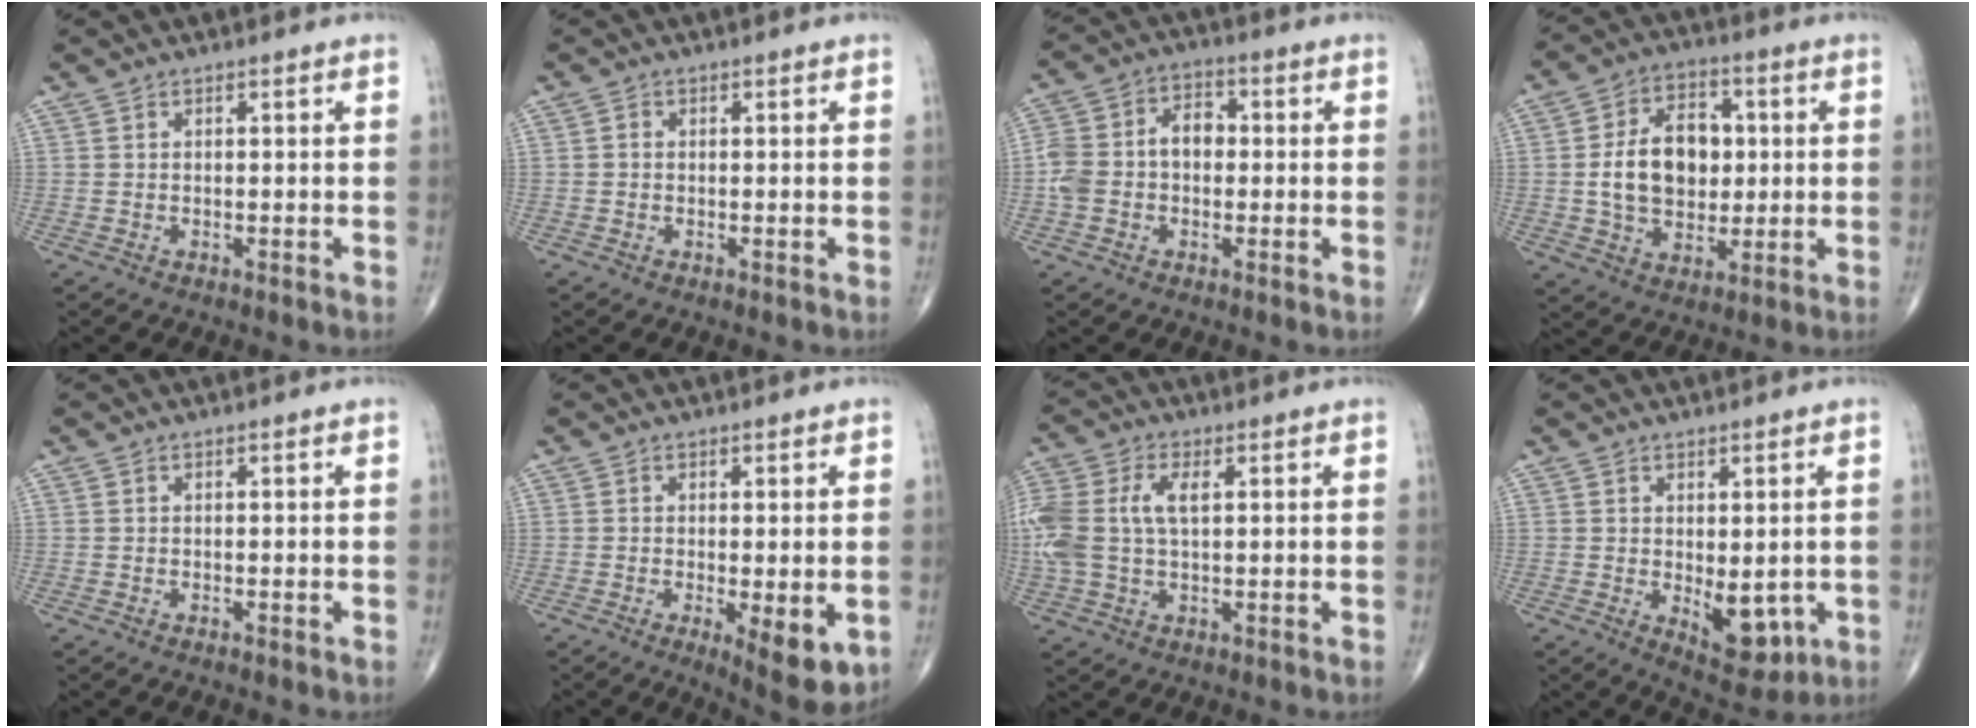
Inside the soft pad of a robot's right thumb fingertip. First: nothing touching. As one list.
[{"total": 0.8, "force": [-0.1, 0.7, 0.3], "torque": [-0.002, 0.002, -0.003]}, {"total": 9.3, "force": [-0.5, 6.7, 6.4], "torque": [-0.117, 0.038, -0.019]}, {"total": 13.7, "force": [0.8, 9.5, 9.8], "torque": [-0.139, 0.010, 0.016]}, {"total": 0.0}, {"total": 7.6, "force": [-1.8, 2.4, 6.9], "torque": [-0.092, -0.021, -0.022]}, {"total": 13.0, "force": [2.0, 7.5, 10.5], "torque": [-0.273, 0.020, 0.040]}, {"total": 7.2, "force": [-1.0, 3.6, 6.2], "torque": [-0.062, -0.014, 0.002]}]